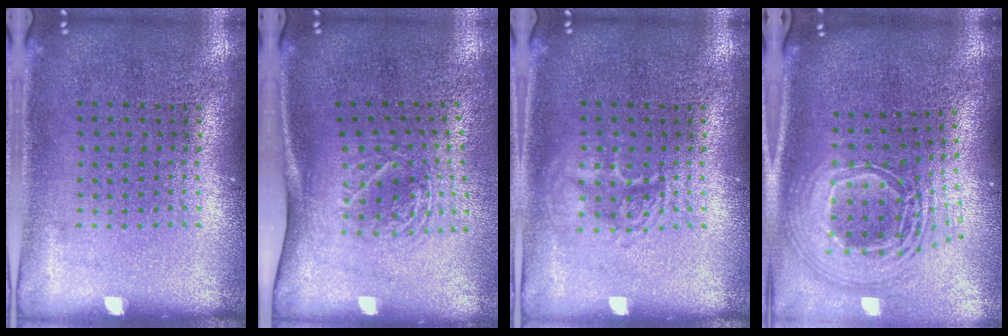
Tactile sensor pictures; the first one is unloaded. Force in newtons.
{"total": 1.9, "press": 1.3, "slide": 1.4}
{"total": 1.8, "press": 1.7, "slide": 0.2}
{"total": 2.7, "press": 1.8, "slide": 2.0}